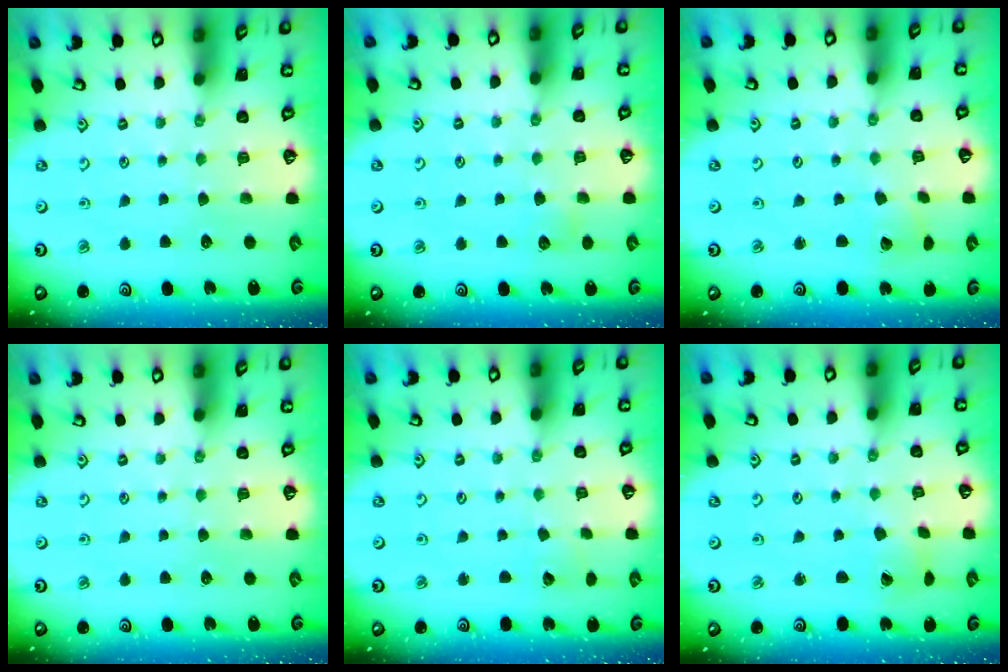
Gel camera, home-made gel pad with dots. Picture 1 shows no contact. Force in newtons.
{"total": 3.7, "press": 3.7, "slide": 0.4}
{"total": 1.9, "press": 1.9, "slide": 0.3}
{"total": 0.0}
{"total": 3.1, "press": 3.1, "slide": 0.3}
{"total": 1.8, "press": 1.8, "slide": 0.2}